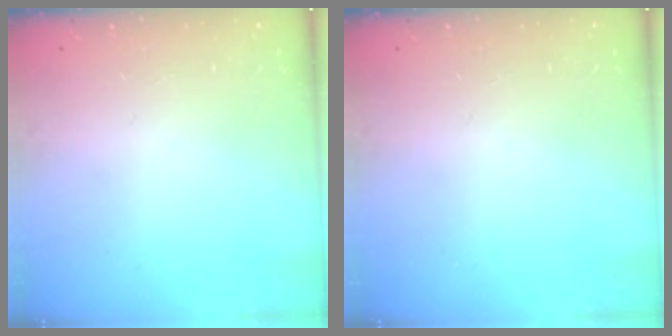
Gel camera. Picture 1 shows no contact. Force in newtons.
{"total": 0.0}